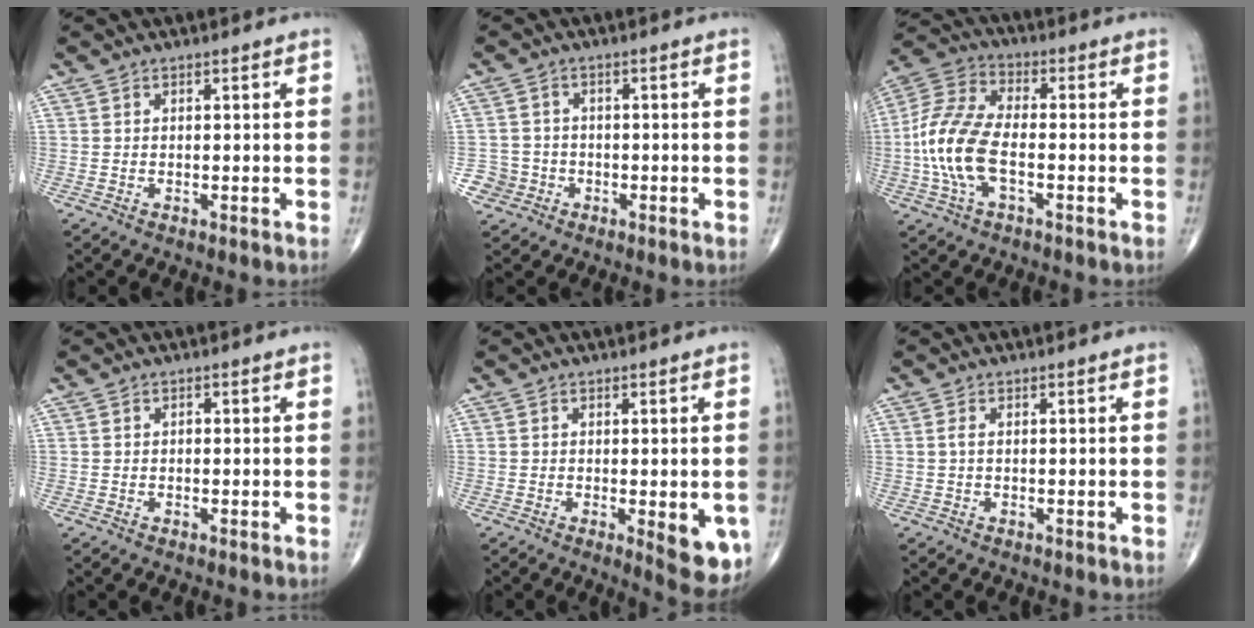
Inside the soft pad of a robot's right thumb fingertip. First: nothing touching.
{"total": 4.2, "force": [-1.6, 3.8, -0.2], "torque": [0.025, 0.016, -0.032]}
{"total": 13.3, "force": [-2.6, 6.4, 11.4], "torque": [-0.252, 0.028, -0.056]}
{"total": 0.5, "force": [-0.1, 0.4, 0.3], "torque": [-0.002, 0.002, -0.005]}
{"total": 7.6, "force": [-2.0, 2.5, 7.0], "torque": [-0.071, -0.014, -0.021]}
{"total": 0.7, "force": [0.0, 0.2, 0.7], "torque": [-0.016, -0.001, -0.001]}